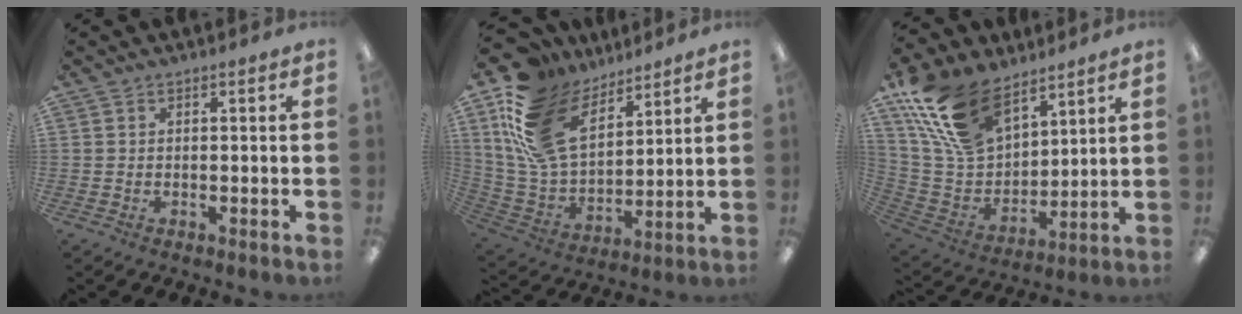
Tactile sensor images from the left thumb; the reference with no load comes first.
{"total": 20.7, "force": [10.6, 12.9, 12.2], "torque": [-0.277, -0.049, 0.200]}
{"total": 21.1, "force": [13.8, 11.5, 11.1], "torque": [-0.246, -0.055, 0.261]}